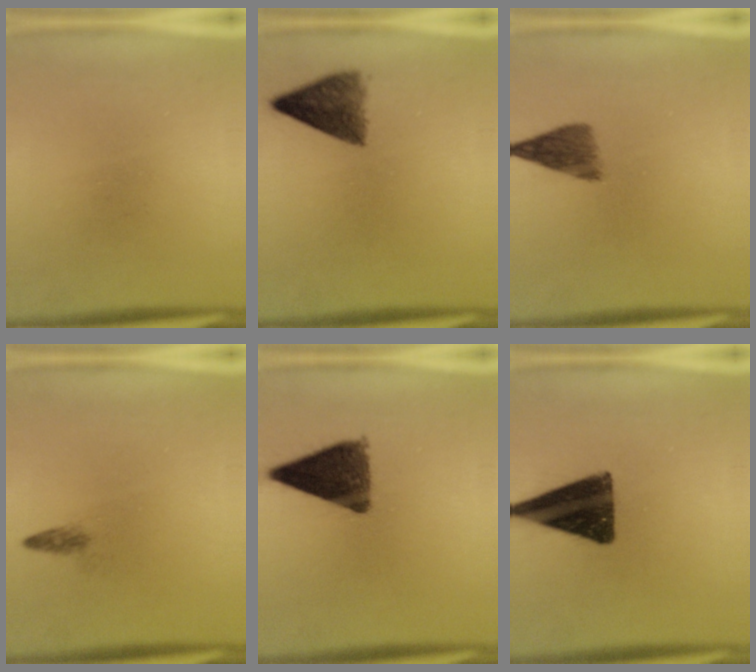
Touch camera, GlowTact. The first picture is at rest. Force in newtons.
{"total": 6.5}
{"total": 4.5}
{"total": 1.1}
{"total": 11.0}
{"total": 14.1}